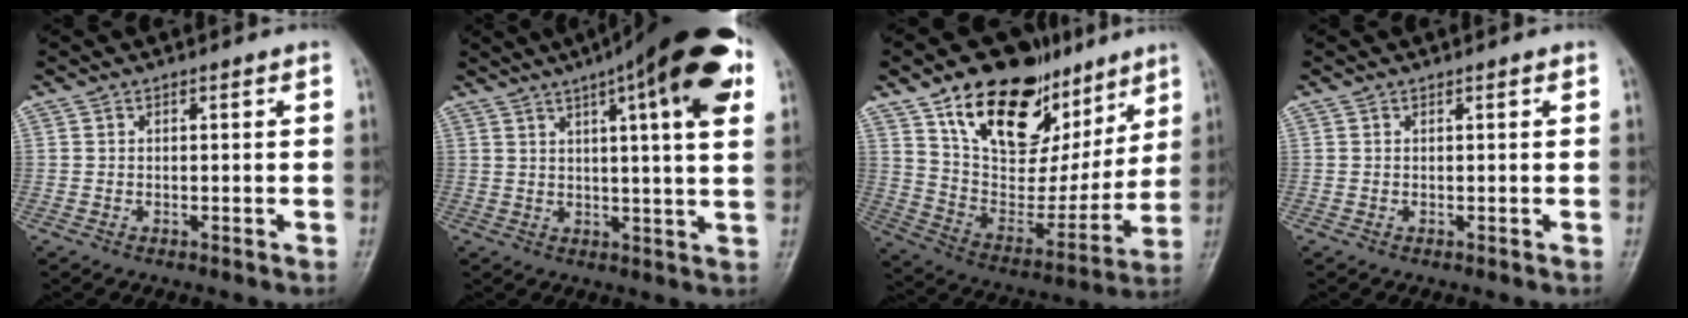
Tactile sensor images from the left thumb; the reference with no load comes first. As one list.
[{"total": 20.3, "force": [9.7, 4.0, 17.4], "torque": [-0.241, -0.001, 0.129]}, {"total": 27.3, "force": [15.2, 15.5, 16.5], "torque": [-0.210, -0.030, 0.262]}, {"total": 0.0}]